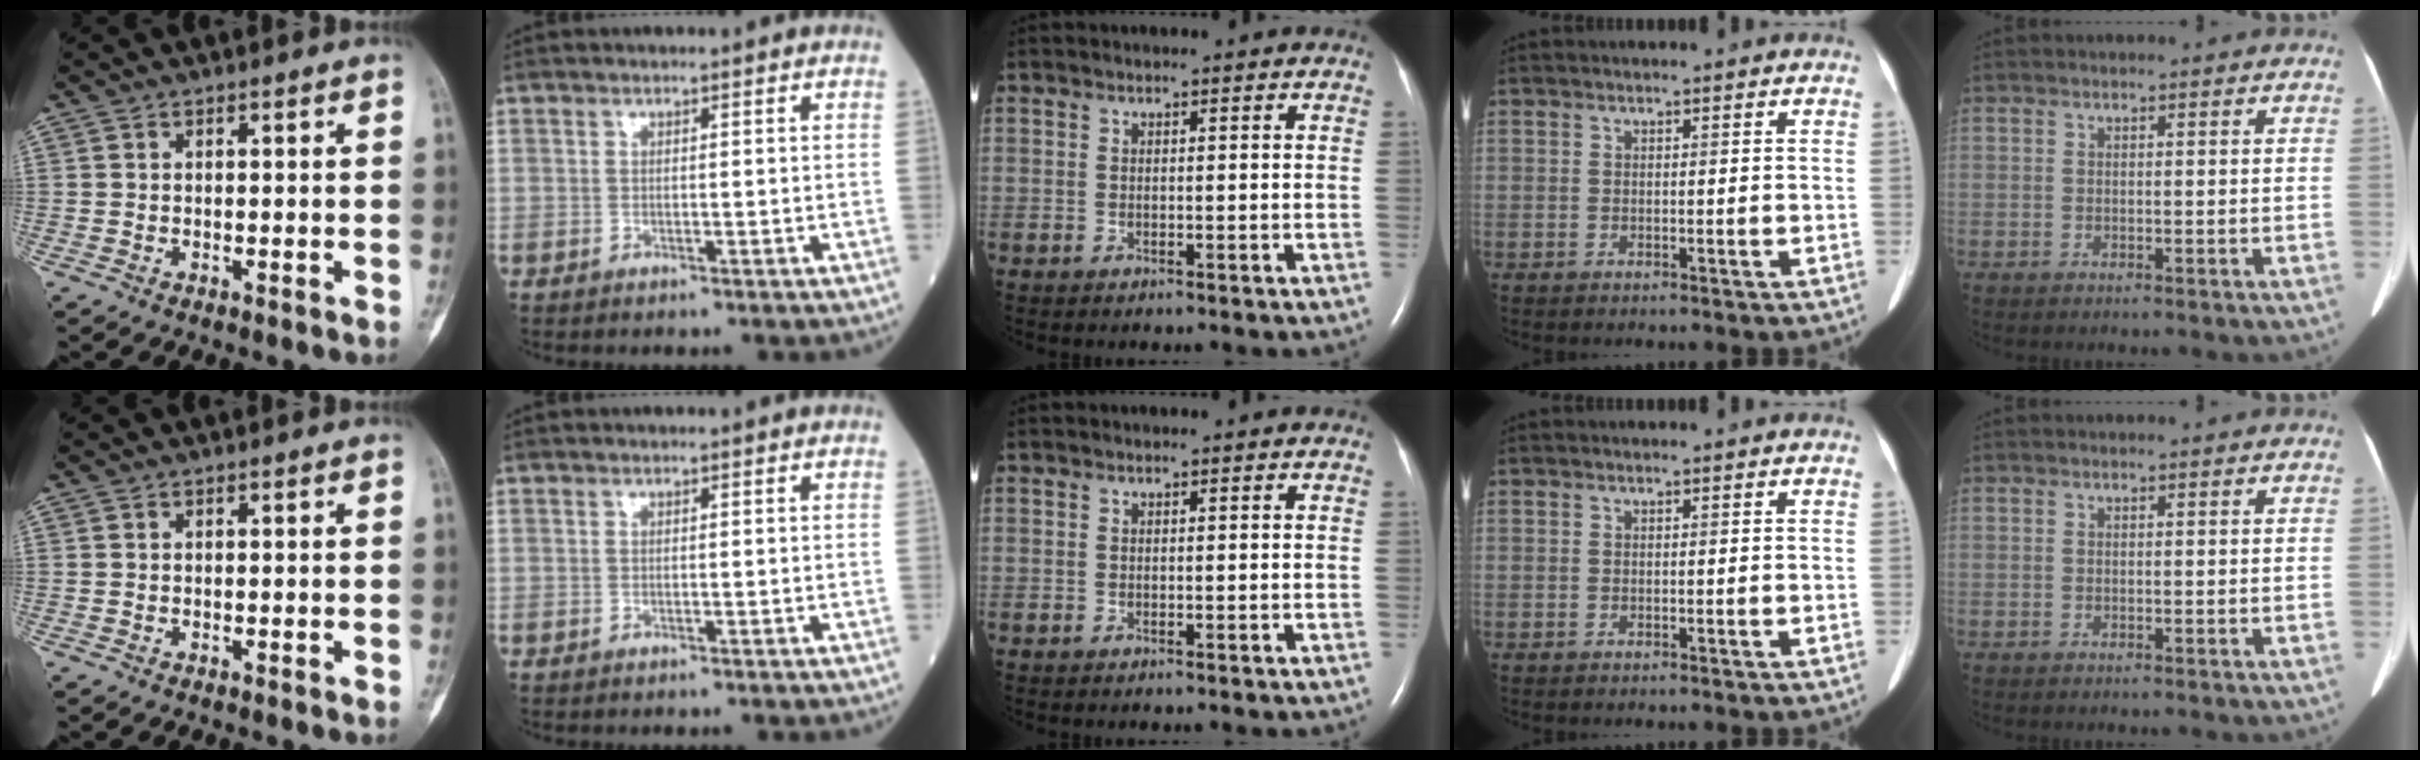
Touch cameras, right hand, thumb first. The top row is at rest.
{}